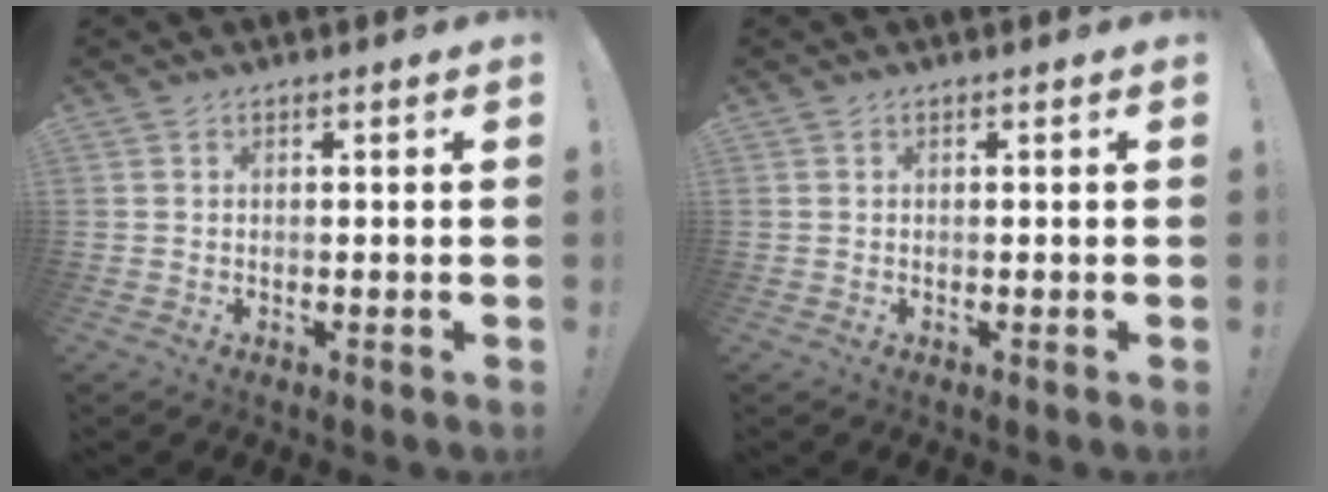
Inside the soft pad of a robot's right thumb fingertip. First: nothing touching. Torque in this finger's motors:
{"motor_torque": [0.00, 0.00, 0.00, 0.00, 0.00]}